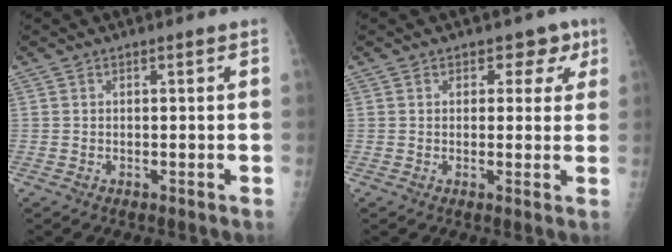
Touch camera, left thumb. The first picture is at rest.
{"total": 4.7, "force": [2.3, 3.6, 1.9], "torque": [0.018, -0.004, 0.022]}